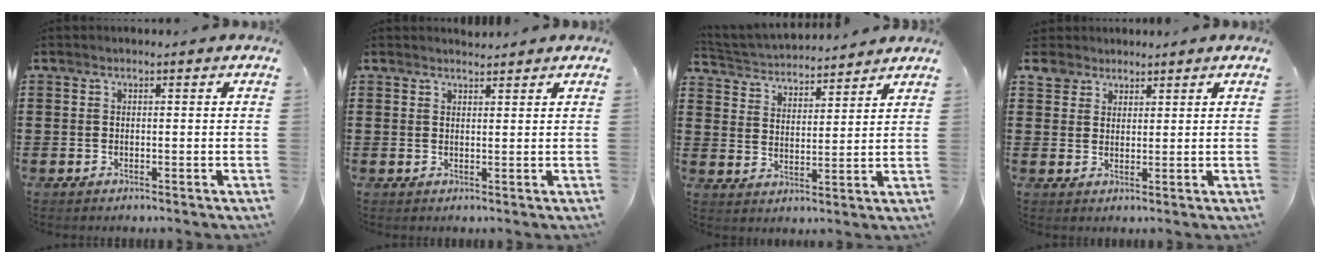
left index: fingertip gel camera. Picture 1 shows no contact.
{"total": 1.5, "force": [1.5, 0.1, 0.2], "torque": [-0.007, 0.003, 0.030]}
{"total": 3.5, "force": [3.5, 0.4, 0.0], "torque": [-0.020, -0.025, 0.058]}
{"total": 3.7, "force": [2.6, 2.6, 0.3], "torque": [-0.016, 0.006, 0.047]}